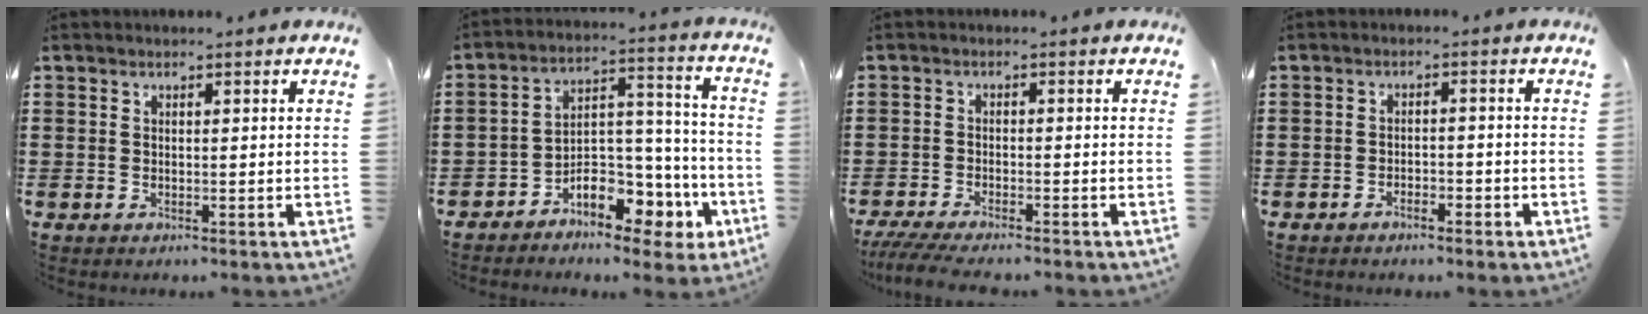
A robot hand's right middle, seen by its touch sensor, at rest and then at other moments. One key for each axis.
{"total": 8.5, "fx": -5.6, "fy": 4.6, "fz": 4.3, "tx": -0.059, "ty": 0.019, "tz": -0.099}
{"total": 3.3, "fx": -3.0, "fy": 0.0, "fz": 1.4, "tx": -0.037, "ty": -0.011, "tz": -0.062}
{"total": 1.7, "fx": -1.6, "fy": 0.3, "fz": 0.6, "tx": -0.014, "ty": 0.001, "tz": -0.032}